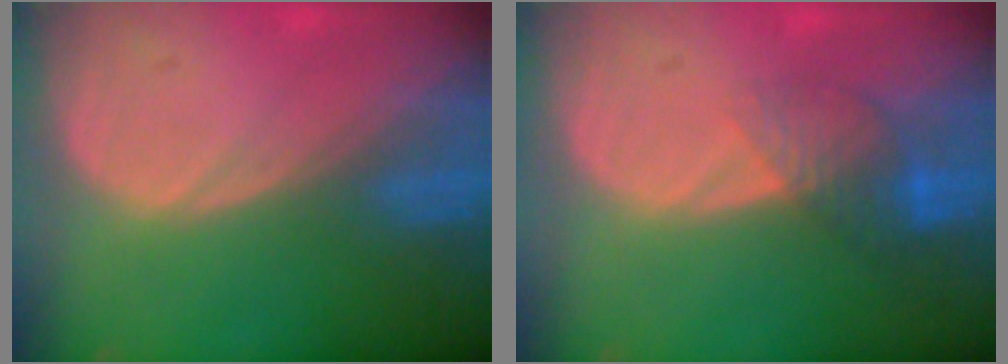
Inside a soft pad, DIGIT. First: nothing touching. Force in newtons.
{"total": 4.2, "press": 3.7, "slide": 1.9}